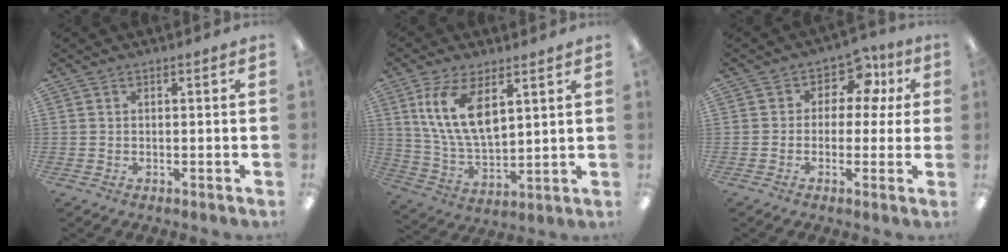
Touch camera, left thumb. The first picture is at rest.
{"total": 13.2, "force": [6.5, 6.3, 9.7], "torque": [-0.202, -0.013, 0.118]}
{"total": 7.8, "force": [2.7, 5.9, 4.4], "torque": [-0.069, -0.006, 0.047]}